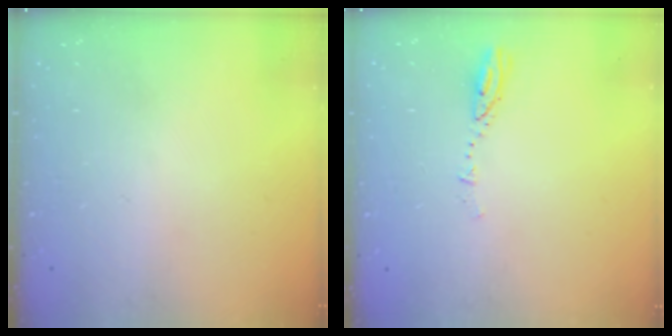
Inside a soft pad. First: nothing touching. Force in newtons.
{"total": 3.1, "press": 3.1, "slide": 0.3}